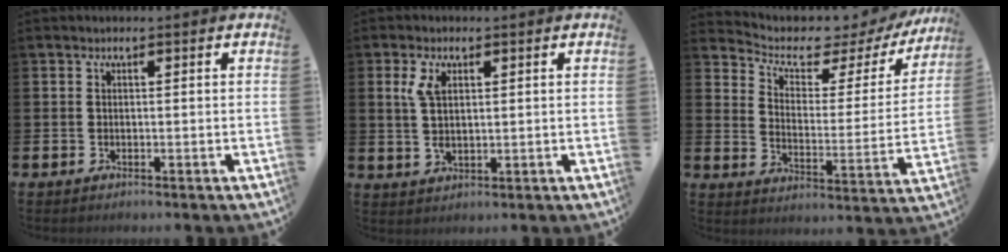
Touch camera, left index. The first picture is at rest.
{"total": 4.0, "force": [1.7, 1.9, 3.0], "torque": [-0.051, 0.002, 0.027]}
{"total": 5.5, "force": [4.9, 1.8, 1.7], "torque": [-0.067, -0.037, 0.077]}